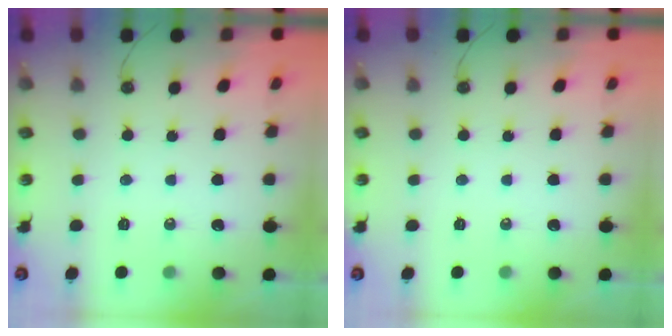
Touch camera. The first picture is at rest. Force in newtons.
{"total": 0.0}